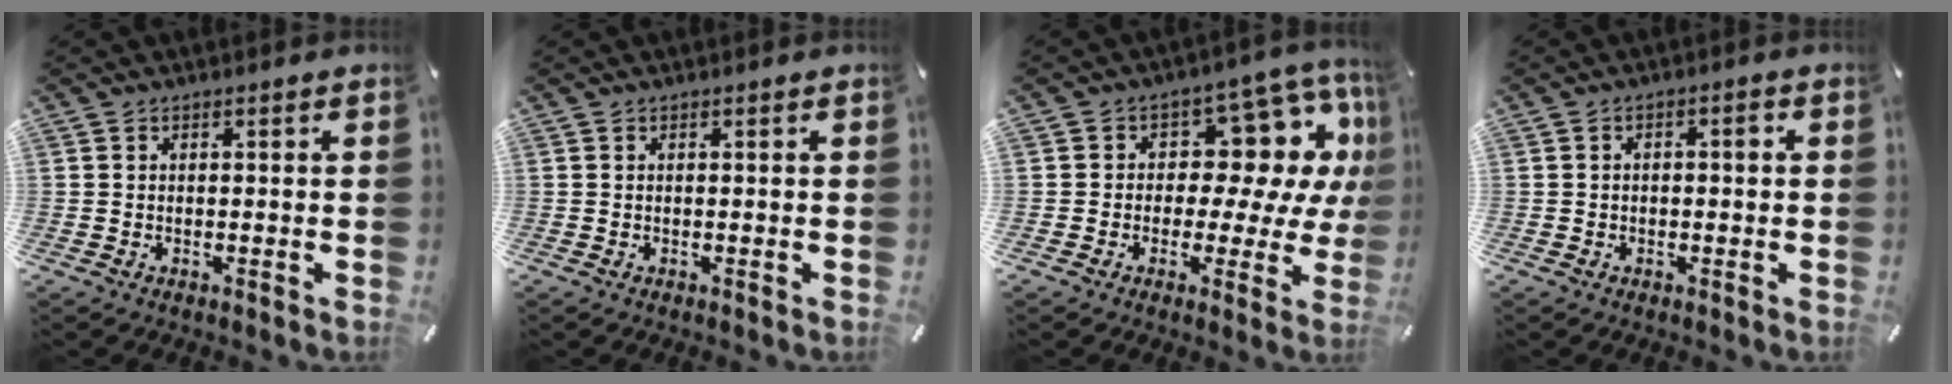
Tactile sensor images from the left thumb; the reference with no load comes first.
{"total": 0.0}
{"total": 12.2, "force": [4.0, 8.1, 8.2], "torque": [-0.104, -0.038, 0.069]}
{"total": 2.0, "force": [-0.1, 1.1, 1.7], "torque": [-0.025, 0.006, -0.008]}